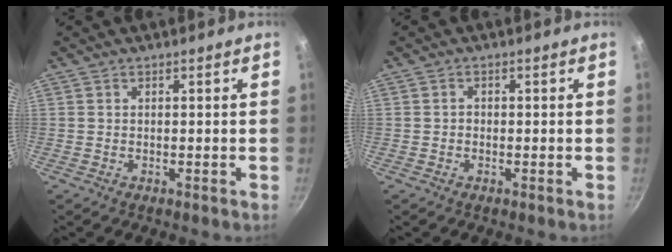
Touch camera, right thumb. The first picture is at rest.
{"total": 0.8, "force": [-0.2, 0.7, 0.4], "torque": [-0.005, 0.002, -0.004]}